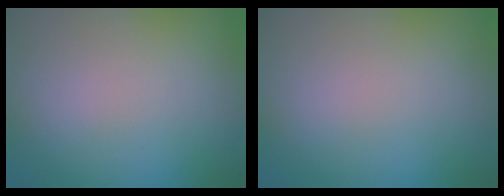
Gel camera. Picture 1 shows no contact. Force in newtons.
{"total": 0.0}